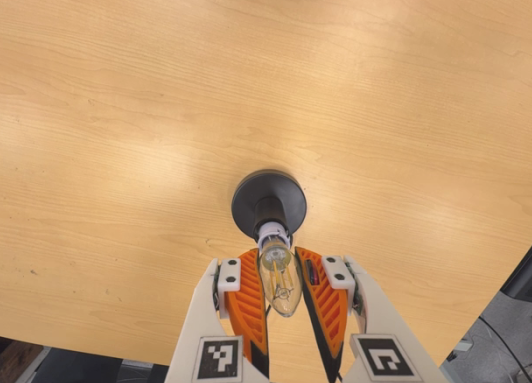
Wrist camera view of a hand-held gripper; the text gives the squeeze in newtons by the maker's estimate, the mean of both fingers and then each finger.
{"total": 14.2, "left": 14.3, "right": 14.1}